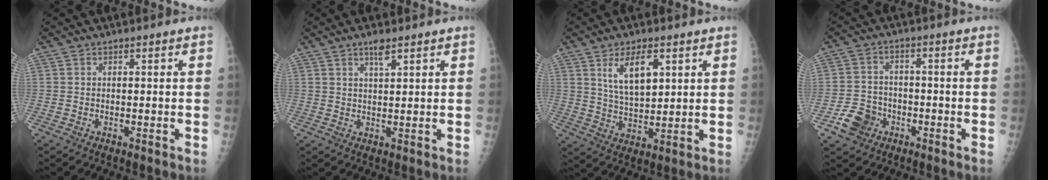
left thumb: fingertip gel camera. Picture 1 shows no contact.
{"total": 2.9, "force": [1.9, 0.7, 2.1], "torque": [-0.033, -0.010, 0.036]}
{"total": 9.1, "force": [3.9, 4.2, 7.0], "torque": [-0.106, -0.022, 0.078]}
{"total": 6.8, "force": [-3.3, 5.5, 2.1], "torque": [-0.019, 0.020, -0.056]}